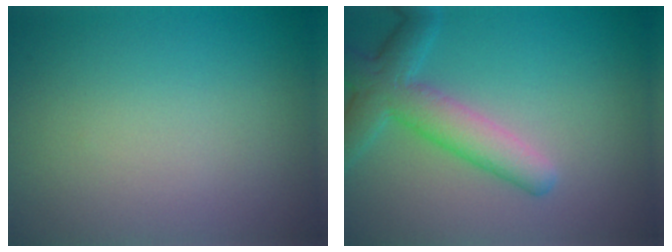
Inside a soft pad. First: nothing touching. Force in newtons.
{"total": 5.1, "press": 5.1, "slide": 0.2}